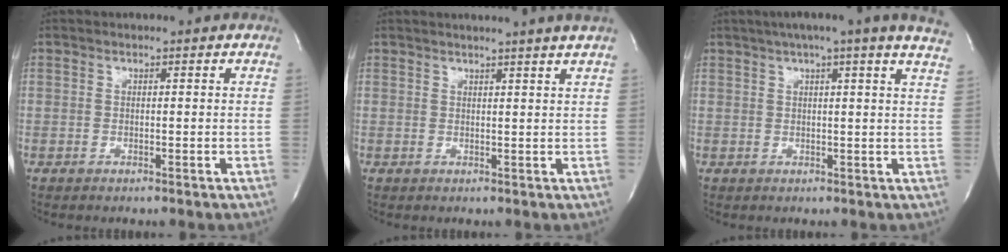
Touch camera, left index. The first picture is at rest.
{"total": 4.9, "force": [4.2, -1.4, 2.1], "torque": [-0.027, 0.000, 0.041]}
{"total": 15.6, "force": [12.6, -0.4, 9.2], "torque": [-0.143, 0.015, 0.143]}